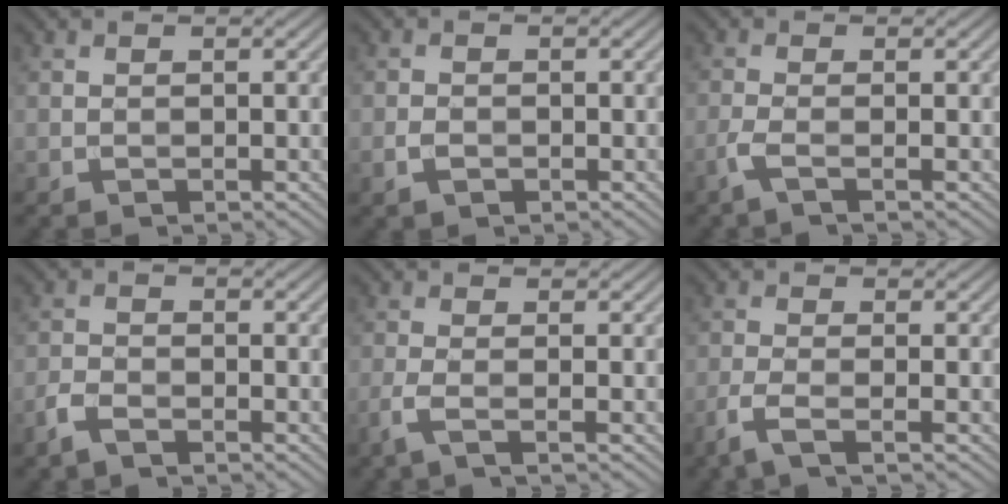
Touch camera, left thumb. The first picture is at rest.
{"total": 1.6, "force": [-0.8, 1.0, 1.0], "torque": [-0.020, -0.001, -0.016]}
{"total": 2.3, "force": [-1.1, 0.3, 2.0], "torque": [-0.043, 0.002, -0.036]}
{"total": 2.7, "force": [-1.9, 1.1, 1.5], "torque": [-0.037, -0.002, -0.046]}
{"total": 2.6, "force": [-1.2, 0.4, 2.3], "torque": [-0.049, 0.002, -0.037]}
{"total": 3.2, "force": [-1.8, 0.6, 2.6], "torque": [-0.056, 0.000, -0.052]}